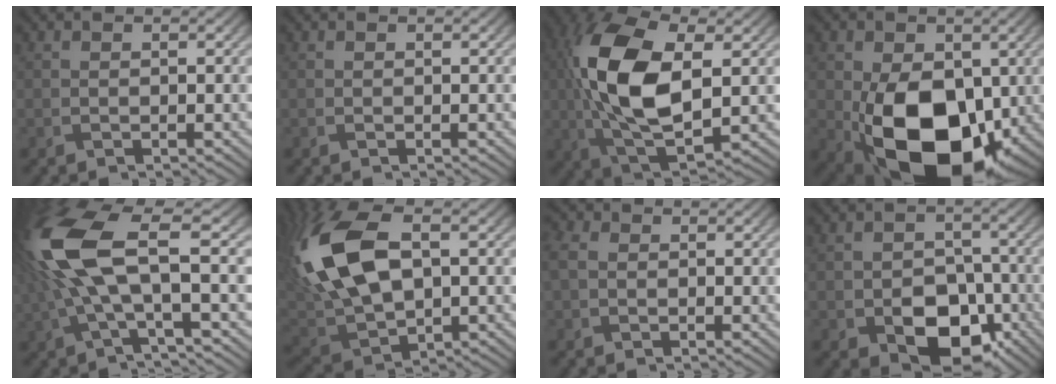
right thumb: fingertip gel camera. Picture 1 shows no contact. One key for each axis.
{"total": 0.0}
{"total": 15.5, "fx": 1.8, "fy": 7.9, "fz": 13.3, "tx": -0.297, "ty": 0.011, "tz": 0.029}
{"total": 16.0, "fx": -2.9, "fy": 10.3, "fz": 11.9, "tx": -0.207, "ty": -0.030, "tz": -0.047}
{"total": 13.0, "fx": 1.2, "fy": 4.3, "fz": 12.2, "tx": -0.283, "ty": 0.006, "tz": 0.021}
{"total": 16.3, "fx": 3.5, "fy": 9.1, "fz": 13.0, "tx": -0.312, "ty": 0.005, "tz": 0.074}
{"total": 3.0, "fx": 0.2, "fy": 2.5, "fz": 1.6, "tx": -0.056, "ty": 0.008, "tz": -0.001}
{"total": 9.2, "fx": -4.0, "fy": 6.1, "fz": 5.5, "tx": -0.088, "ty": -0.018, "tz": -0.063}